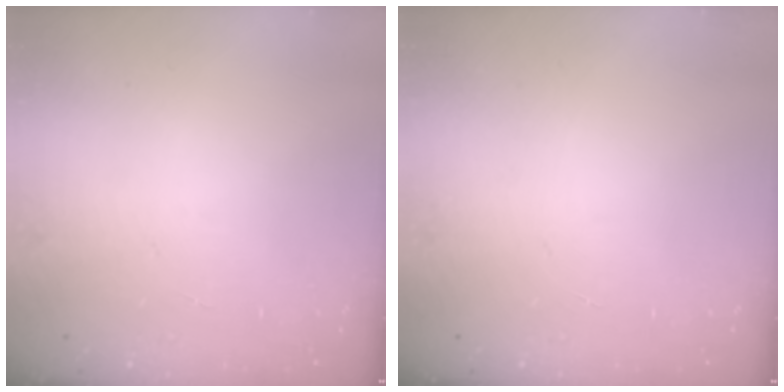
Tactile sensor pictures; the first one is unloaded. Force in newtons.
{"total": 0.0}